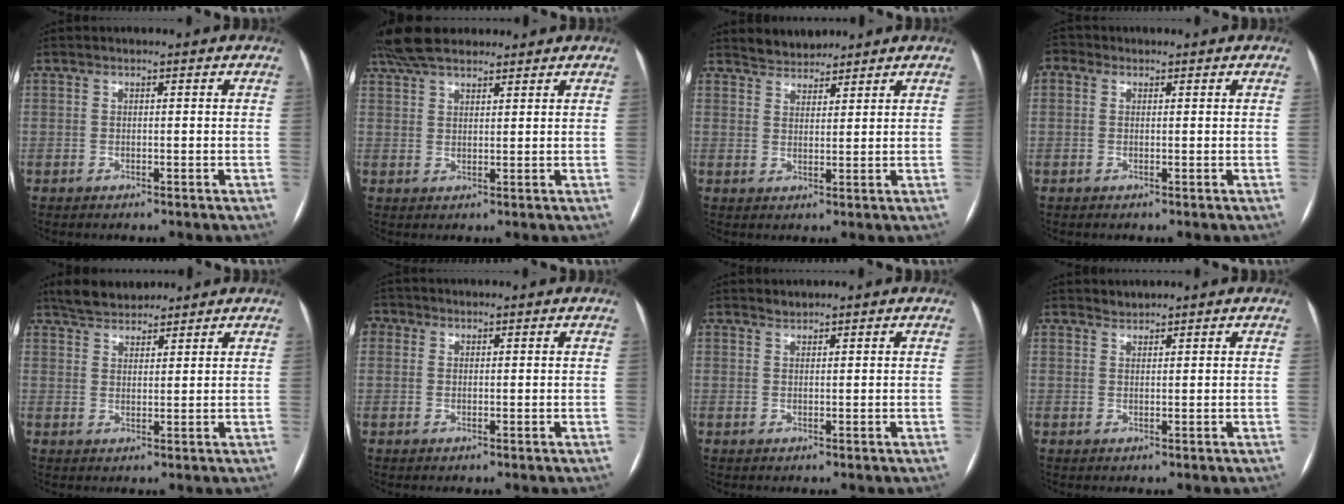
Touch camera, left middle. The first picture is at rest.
{"total": 8.7, "force": [7.2, 2.8, 3.9], "torque": [-0.074, 0.034, 0.131]}
{"total": 3.8, "force": [3.6, 1.2, 0.2], "torque": [-0.007, 0.015, 0.064]}
{"total": 1.1, "force": [0.3, 1.0, 0.4], "torque": [-0.007, 0.008, 0.001]}
{"total": 6.0, "force": [5.4, 2.0, 1.7], "torque": [-0.029, 0.022, 0.099]}
{"total": 1.7, "force": [0.6, 1.6, 0.2], "torque": [0.002, 0.003, 0.008]}
{"total": 1.0, "force": [0.9, 0.1, -0.1], "torque": [-0.005, 0.002, 0.020]}
{"total": 1.2, "force": [1.2, 0.1, -0.3], "torque": [-0.003, 0.003, 0.024]}